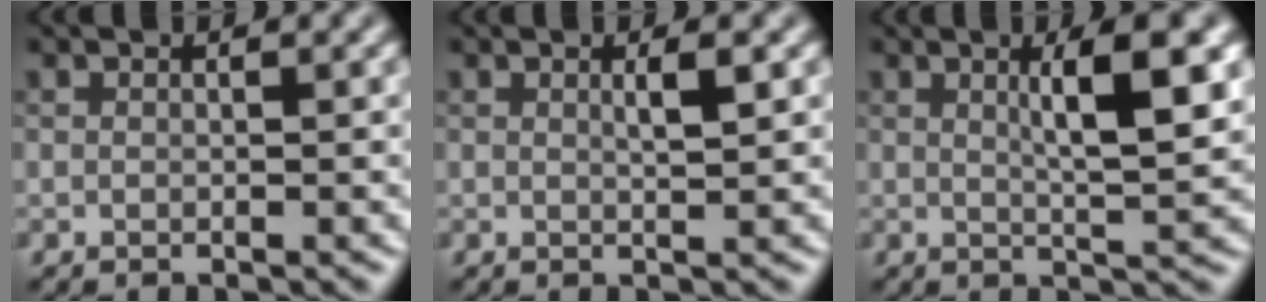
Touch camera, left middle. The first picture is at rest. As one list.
[{"total": 1.4, "force": [0.5, 0.2, 1.3], "torque": [-0.021, 0.002, 0.005]}, {"total": 5.4, "force": [1.4, 1.1, 5.2], "torque": [-0.073, 0.005, 0.022]}]